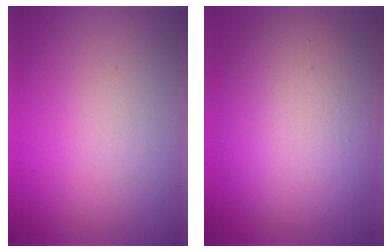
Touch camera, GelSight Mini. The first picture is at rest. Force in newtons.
{"total": 9.2, "press": 9.2, "slide": 0.4}